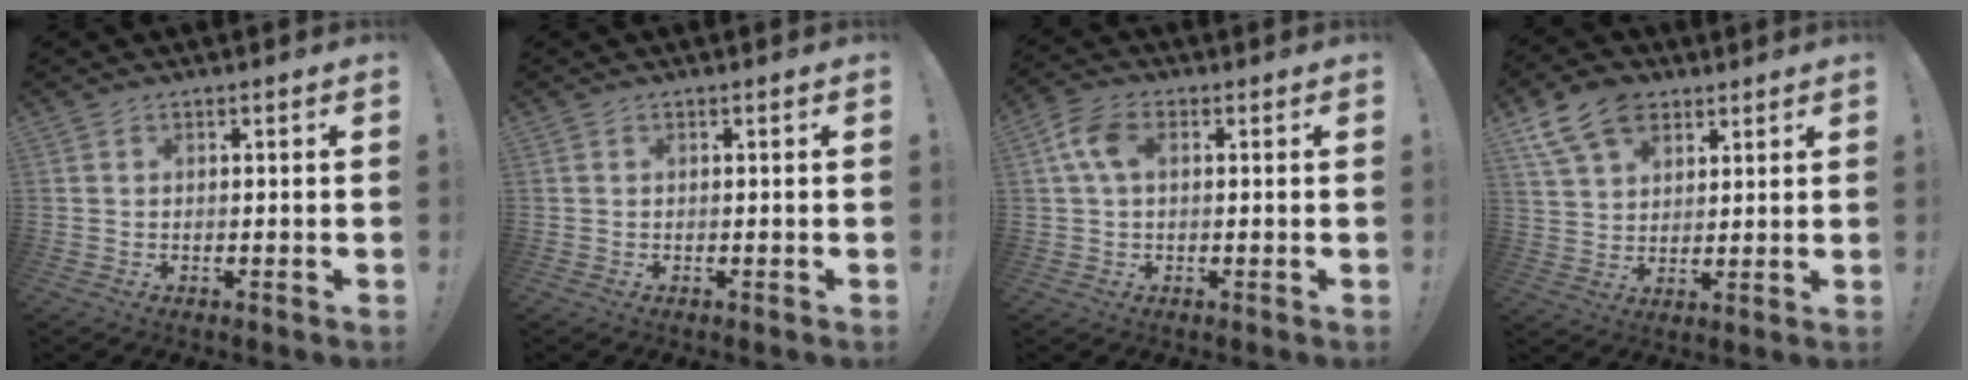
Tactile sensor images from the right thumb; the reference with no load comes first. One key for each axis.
{"total": 0.0}
{"total": 7.2, "fx": 1.4, "fy": 4.5, "fz": 5.5, "tx": -0.110, "ty": 0.009, "tz": 0.027}
{"total": 13.1, "fx": 7.4, "fy": 8.9, "fz": 6.1, "tx": -0.101, "ty": -0.031, "tz": 0.145}